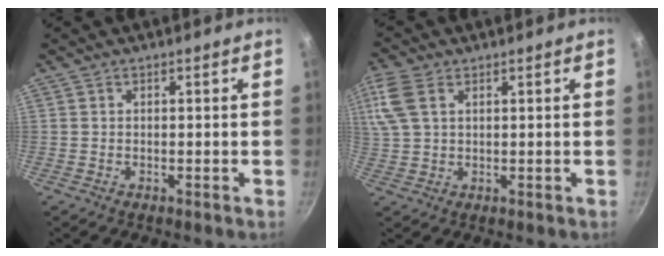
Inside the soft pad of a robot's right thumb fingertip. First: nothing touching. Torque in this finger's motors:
{"motor_torque": [0.83, 3.18, 1.51, -0.08, 0.31]}